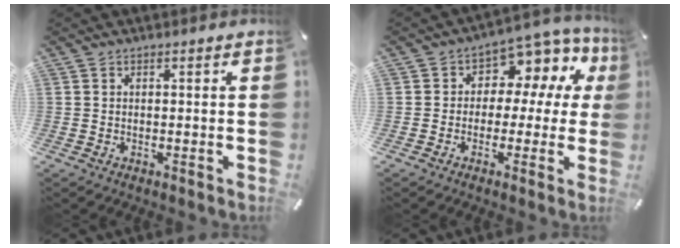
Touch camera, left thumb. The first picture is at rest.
{"total": 7.7, "force": [2.1, 5.9, 4.5], "torque": [-0.068, -0.021, 0.038]}